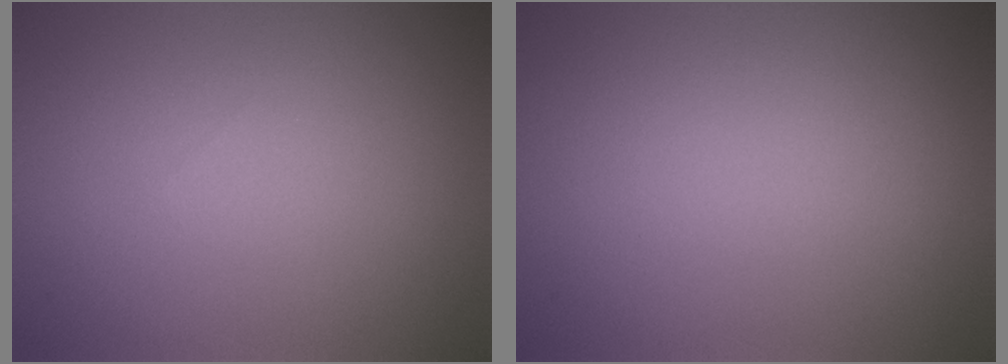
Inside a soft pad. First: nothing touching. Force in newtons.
{"total": 0.0}